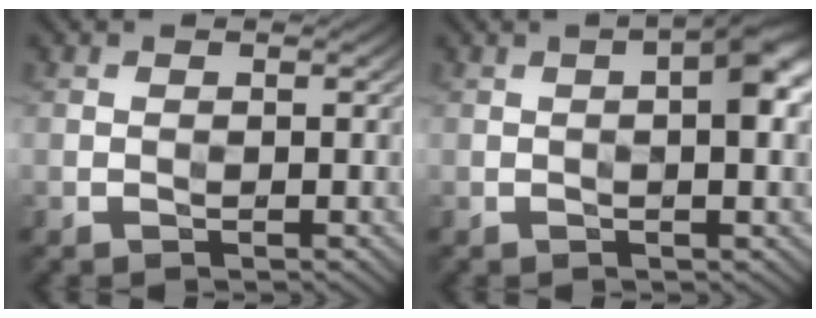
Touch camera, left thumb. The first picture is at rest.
{"total": 4.9, "force": [0.6, 1.2, 4.7], "torque": [-0.073, 0.010, 0.004]}